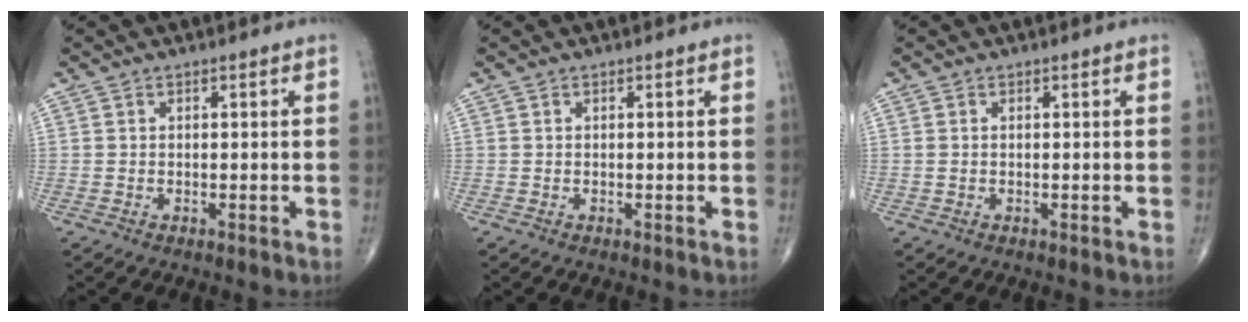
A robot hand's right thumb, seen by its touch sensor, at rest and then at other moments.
{"total": 0.0}
{"total": 0.6, "force": [0.1, 0.4, 0.5], "torque": [-0.018, 0.011, 0.008]}